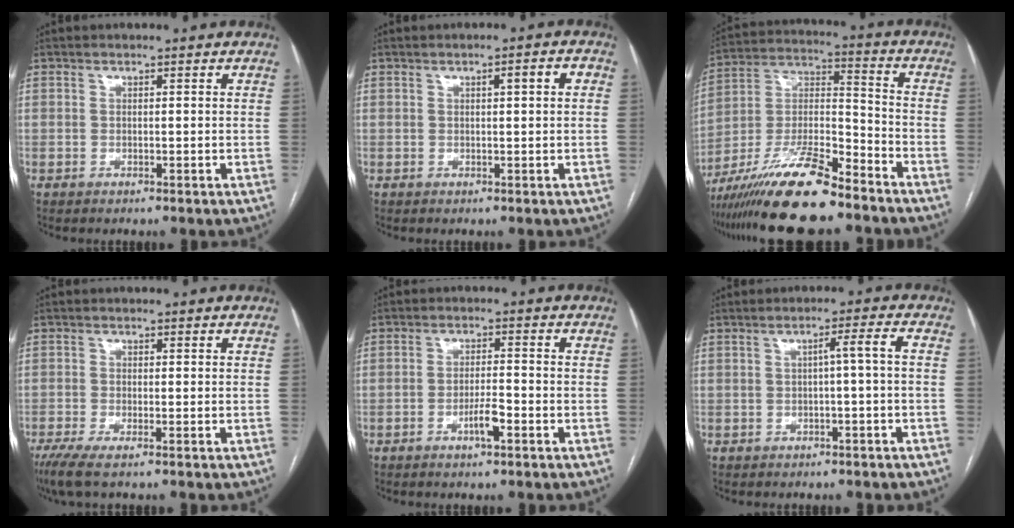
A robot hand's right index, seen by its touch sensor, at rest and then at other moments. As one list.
[{"total": 2.5, "force": [0.5, 0.3, 2.4], "torque": [-0.035, 0.008, 0.008]}, {"total": 16.2, "force": [-12.8, 2.3, 9.6], "torque": [-0.187, -0.002, -0.230]}, {"total": 4.2, "force": [-2.8, 0.4, 3.1], "torque": [-0.056, -0.012, -0.052]}, {"total": 3.5, "force": [-1.8, 0.5, 3.0], "torque": [-0.055, 0.000, -0.032]}, {"total": 2.9, "force": [-0.4, -0.4, 2.8], "torque": [-0.043, 0.013, -0.002]}]